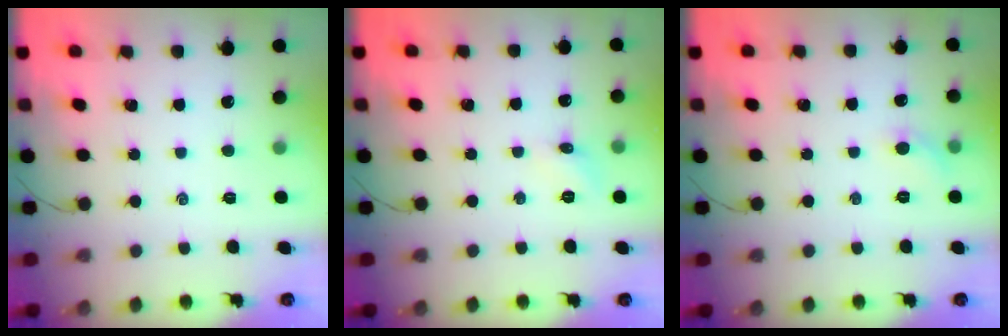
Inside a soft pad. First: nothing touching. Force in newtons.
{"total": 5.1, "press": 4.8, "slide": 1.6}
{"total": 5.0, "press": 4.7, "slide": 1.6}